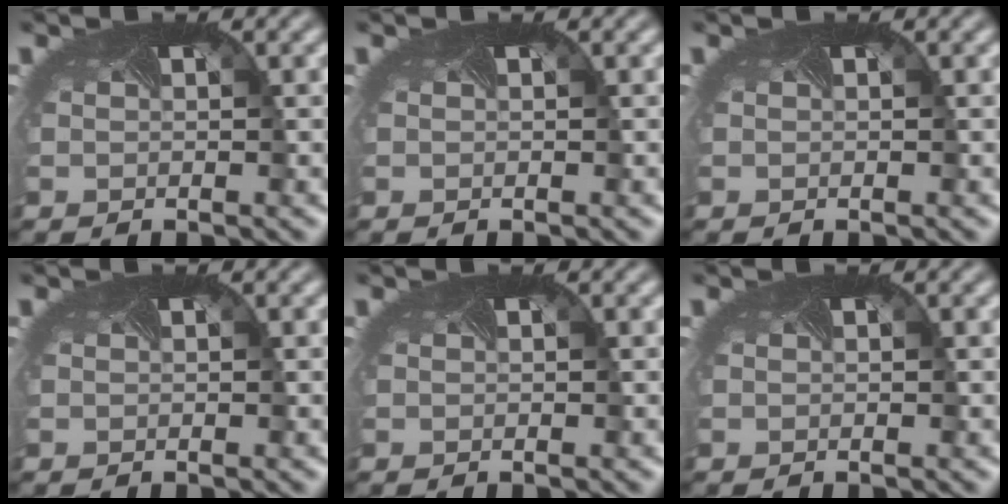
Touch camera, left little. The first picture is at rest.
{"total": 0.0}
{"total": 0.0}
{"total": 0.0}
{"total": 0.0}
{"total": 0.0}